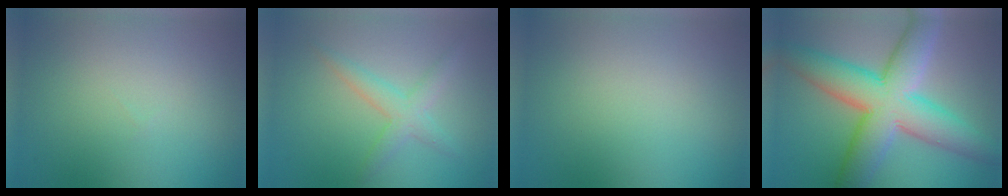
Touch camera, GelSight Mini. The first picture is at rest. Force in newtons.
{"total": 2.5, "press": 2.5, "slide": 0.1}
{"total": 0.0}
{"total": 10.6, "press": 10.6, "slide": 0.3}